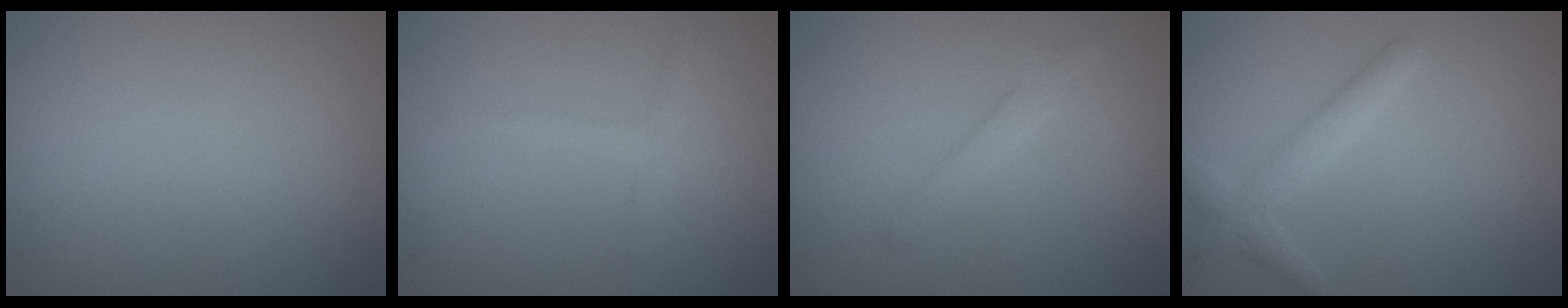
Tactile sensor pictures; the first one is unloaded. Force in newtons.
{"total": 1.7, "press": 1.7, "slide": 0.0}
{"total": 1.7, "press": 1.7, "slide": 0.2}
{"total": 2.5, "press": 2.5, "slide": 0.2}